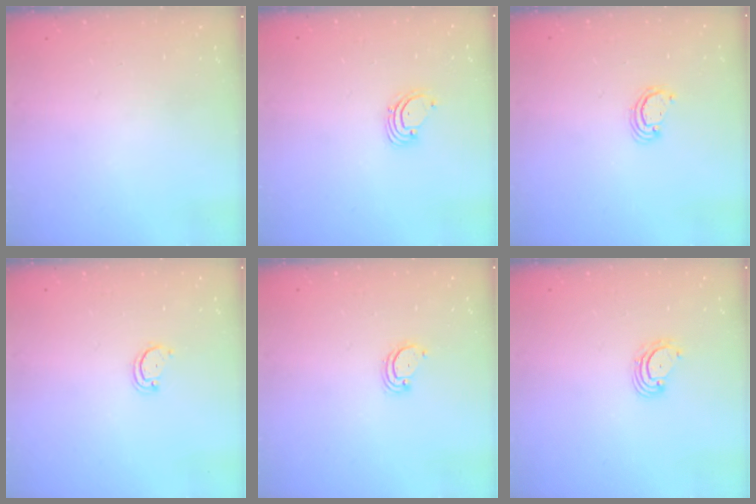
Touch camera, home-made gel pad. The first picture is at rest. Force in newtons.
{"total": 1.6, "press": 1.6, "slide": 0.1}
{"total": 2.5, "press": 2.5, "slide": 0.2}
{"total": 2.2, "press": 2.2, "slide": 0.2}
{"total": 2.3, "press": 2.3, "slide": 0.2}
{"total": 3.5, "press": 3.5, "slide": 0.4}